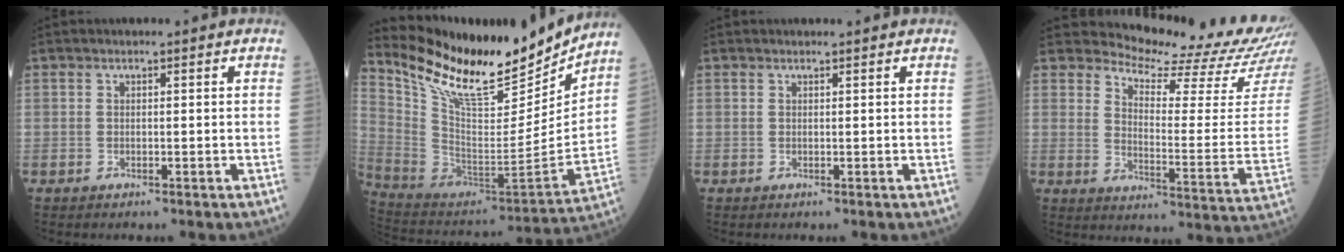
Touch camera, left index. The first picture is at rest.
{"total": 21.8, "force": [18.8, 4.9, 10.0], "torque": [-0.184, -0.034, 0.316]}
{"total": 1.2, "force": [1.1, 0.0, 0.2], "torque": [-0.009, 0.008, 0.017]}
{"total": 15.6, "force": [15.3, -1.5, 2.7], "torque": [-0.052, -0.118, 0.191]}